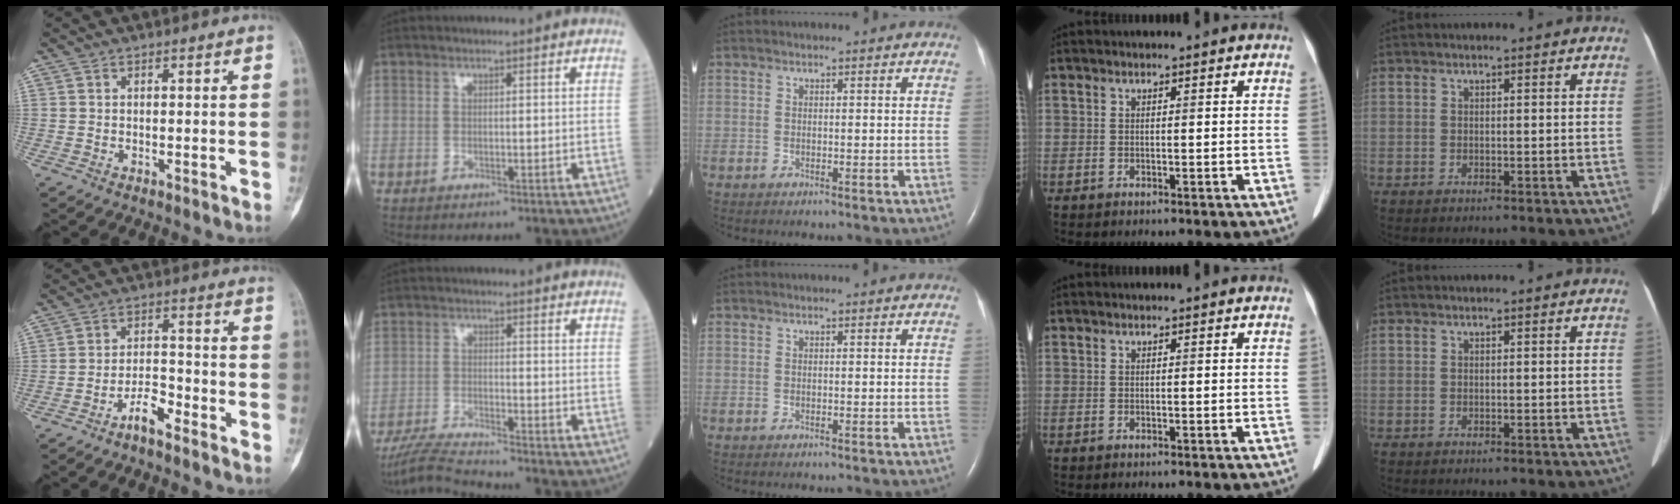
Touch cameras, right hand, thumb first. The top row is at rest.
{"thumb": {"total": 4.8, "force": [-3.6, 1.5, 2.8], "torque": [-0.045, 0.033, -0.067]}, "index": {"total": 6.4, "force": [-6.0, -1.3, 1.6], "torque": [-0.032, -0.022, -0.114]}}